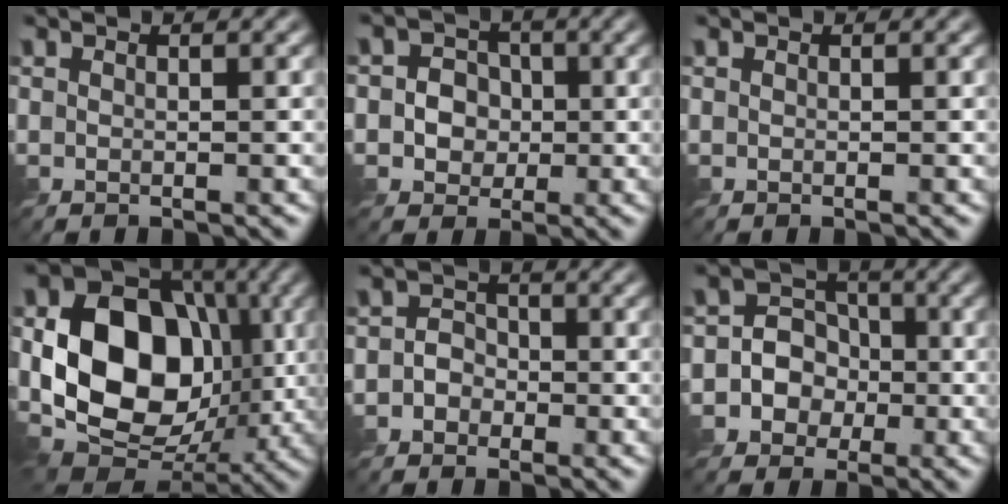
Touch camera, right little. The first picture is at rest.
{"total": 3.9, "force": [-0.4, 3.6, 1.4], "torque": [-0.012, 0.011, -0.024]}
{"total": 0.0}
{"total": 14.2, "force": [0.4, 10.7, 9.4], "torque": [-0.165, -0.007, -0.002]}
{"total": 2.2, "force": [-1.1, 1.9, 0.4], "torque": [0.019, 0.004, -0.033]}
{"total": 5.6, "force": [-1.7, 5.2, 1.2], "torque": [-0.002, 0.024, -0.051]}